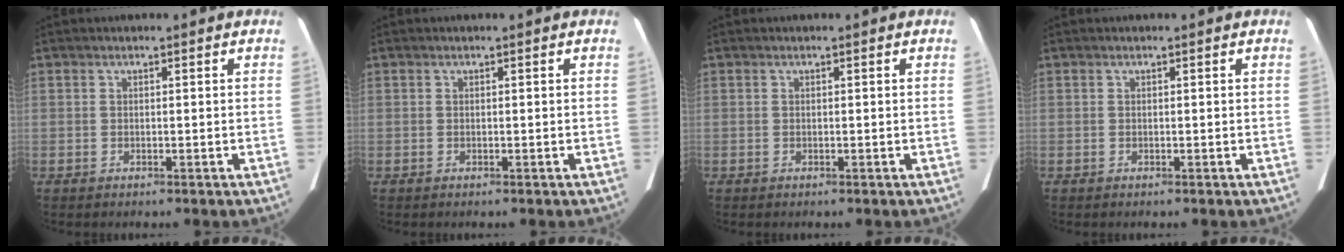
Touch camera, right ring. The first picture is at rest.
{"total": 0.0}
{"total": 0.0}
{"total": 0.0}